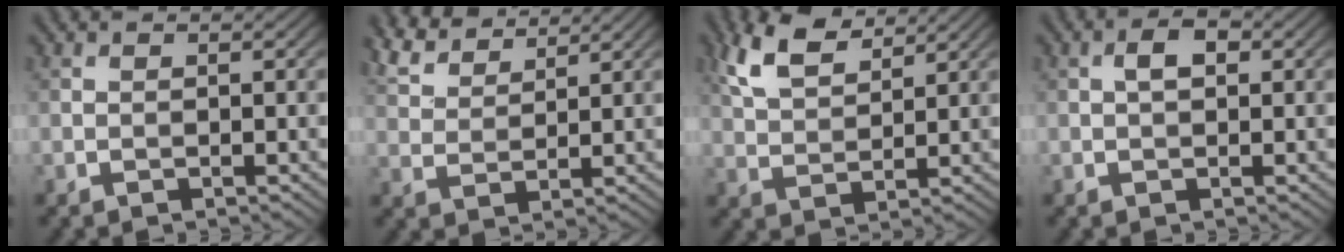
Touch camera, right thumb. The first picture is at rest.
{"total": 5.9, "force": [5.1, 1.7, 2.4], "torque": [-0.067, 0.007, 0.109]}
{"total": 7.1, "force": [4.5, 3.2, 4.5], "torque": [-0.109, 0.009, 0.092]}
{"total": 2.4, "force": [0.5, 1.3, 1.9], "torque": [-0.033, 0.006, 0.003]}